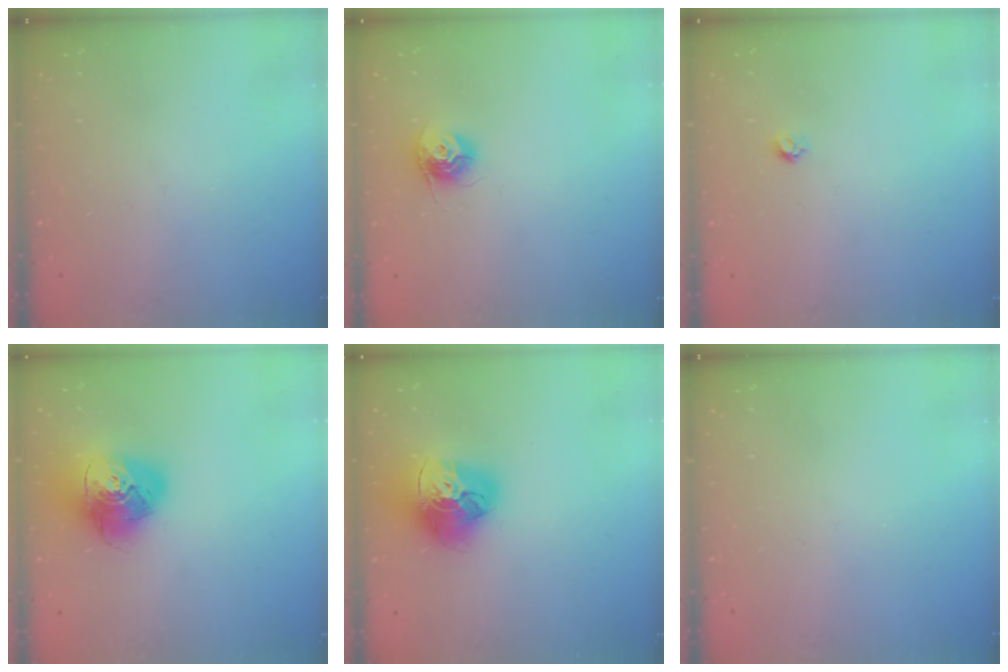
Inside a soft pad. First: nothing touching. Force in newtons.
{"total": 10.6, "press": 10.6, "slide": 0.7}
{"total": 3.6, "press": 3.6, "slide": 0.3}
{"total": 17.5, "press": 17.4, "slide": 2.0}
{"total": 18.0, "press": 17.9, "slide": 1.9}
{"total": 0.0}